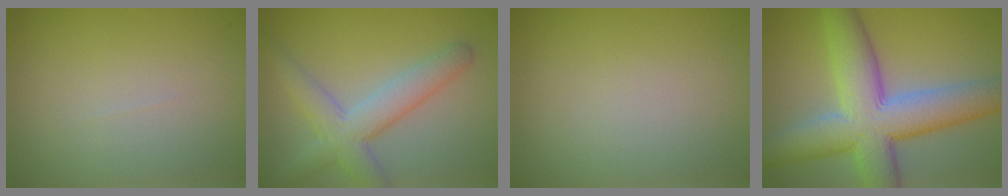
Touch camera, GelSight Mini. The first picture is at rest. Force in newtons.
{"total": 5.1, "press": 5.0, "slide": 0.3}
{"total": 0.0}
{"total": 10.6, "press": 10.6, "slide": 0.5}